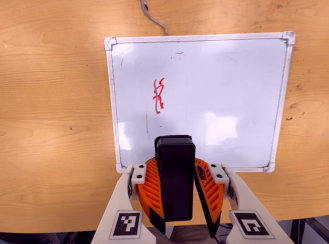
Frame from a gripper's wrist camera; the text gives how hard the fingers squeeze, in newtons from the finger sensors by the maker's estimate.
{"total": 9.6, "left": 9.7, "right": 9.5}